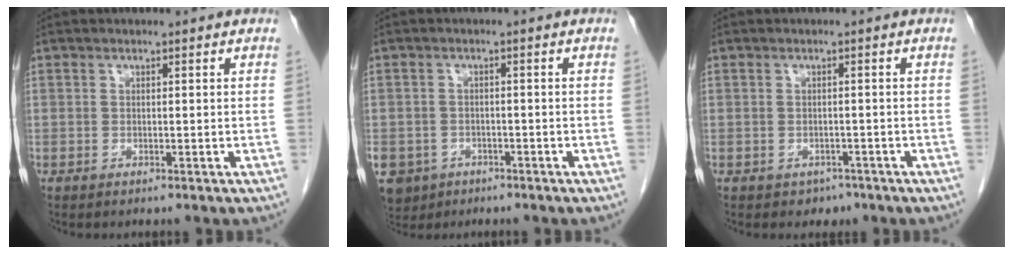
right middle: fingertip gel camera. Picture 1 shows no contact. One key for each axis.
{"total": 7.9, "fx": -4.1, "fy": 6.4, "fz": 2.1, "tx": -0.060, "ty": 0.000, "tz": -0.060}
{"total": 1.9, "fx": -1.2, "fy": 1.5, "fz": 0.3, "tx": -0.004, "ty": 0.005, "tz": -0.011}